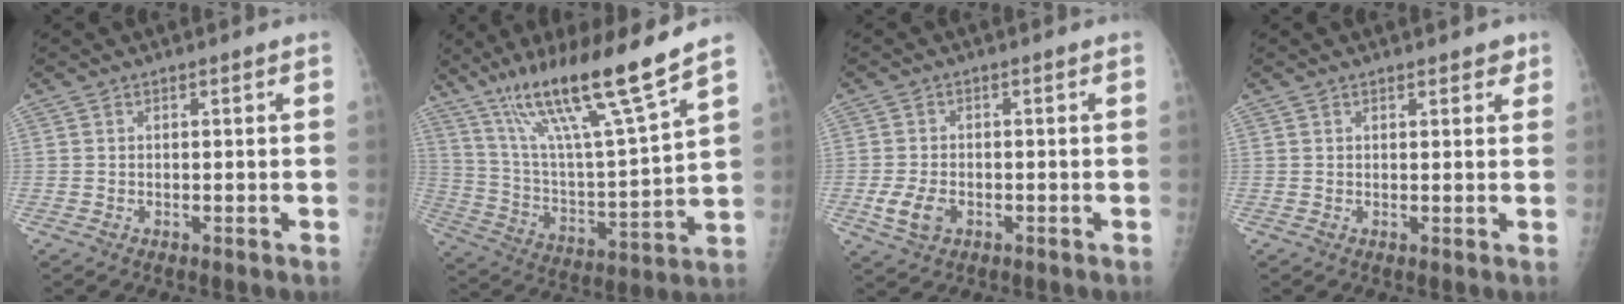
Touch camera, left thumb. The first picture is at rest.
{"total": 20.4, "force": [14.2, 0.8, 14.6], "torque": [-0.235, -0.067, 0.257]}
{"total": 4.6, "force": [-1.4, 3.0, 3.2], "torque": [-0.065, -0.002, -0.023]}
{"total": 2.4, "force": [1.8, 1.0, 1.2], "torque": [0.001, -0.006, 0.019]}